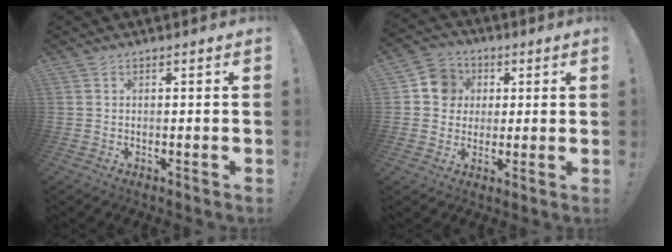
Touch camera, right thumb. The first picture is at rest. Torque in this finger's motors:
{"motor_torque": [0.72, 1.11, 0.33, -0.32, -0.01]}